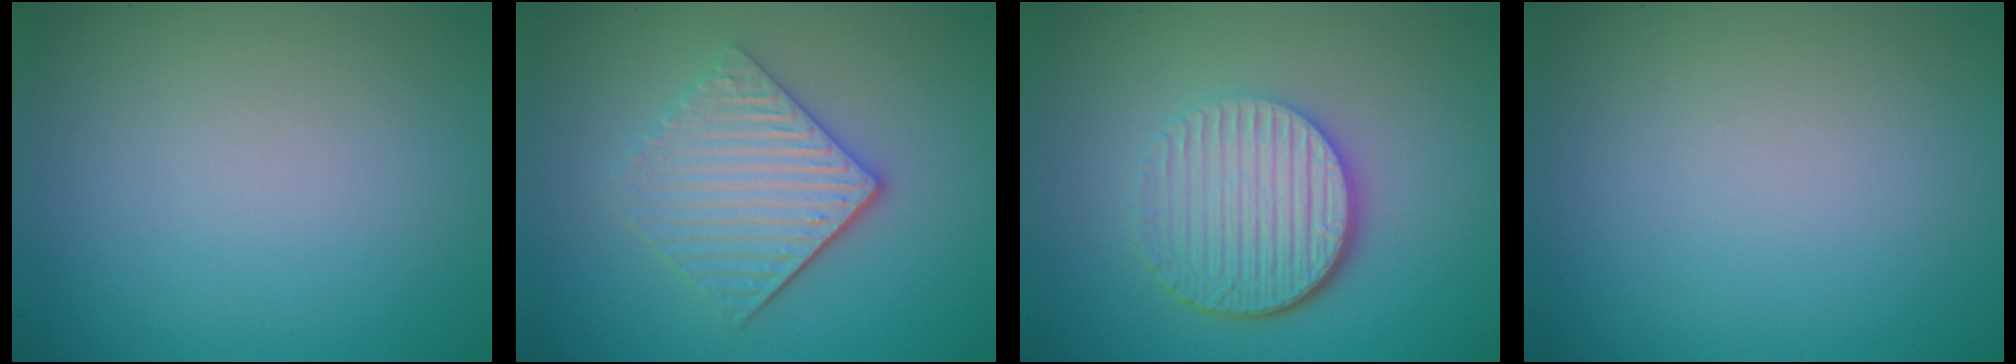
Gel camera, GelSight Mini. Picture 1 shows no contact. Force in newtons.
{"total": 4.7, "press": 3.6, "slide": 3.0}
{"total": 6.1, "press": 4.2, "slide": 4.4}
{"total": 0.0}